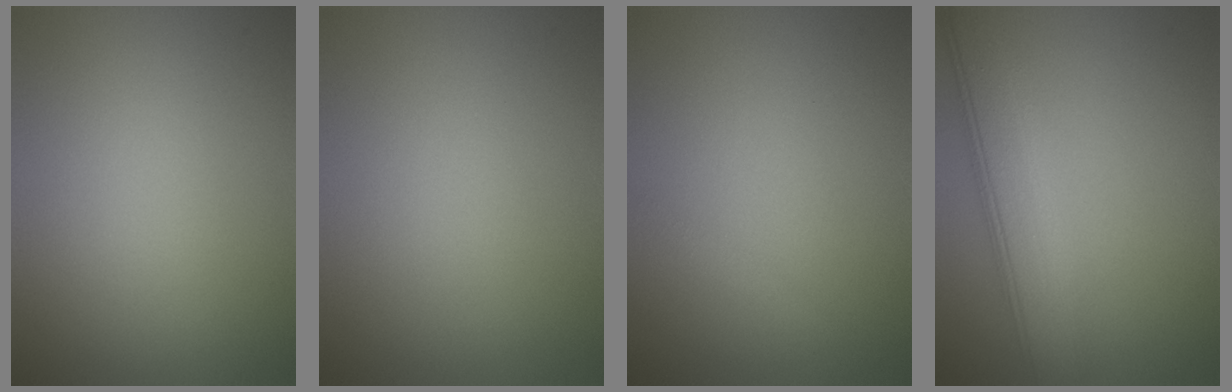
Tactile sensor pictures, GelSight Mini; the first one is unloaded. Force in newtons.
{"total": 0.0}
{"total": 0.5, "press": 0.5, "slide": 0.0}
{"total": 6.3, "press": 6.3, "slide": 0.4}